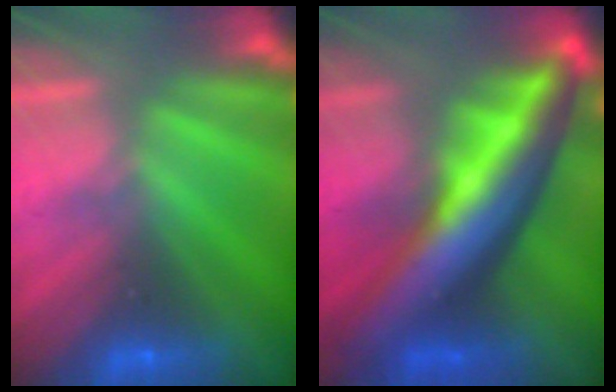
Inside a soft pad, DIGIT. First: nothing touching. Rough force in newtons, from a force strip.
{"total": 8.1}